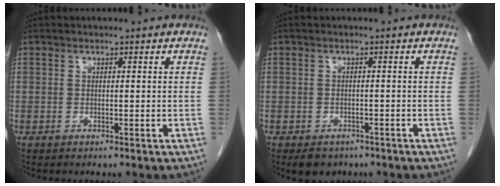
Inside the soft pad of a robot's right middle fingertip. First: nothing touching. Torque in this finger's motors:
{"motor_torque": [0.01, -0.01, 0.00, 0.00]}